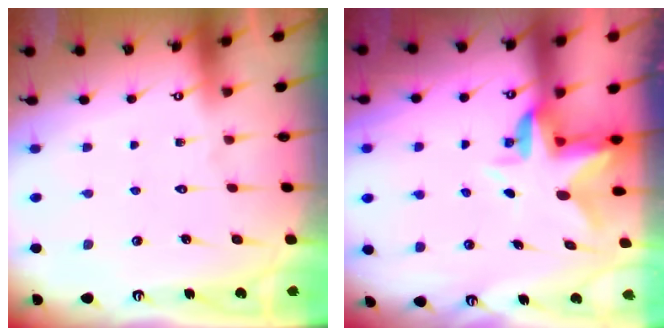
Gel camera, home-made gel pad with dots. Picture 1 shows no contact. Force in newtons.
{"total": 4.6, "press": 4.6, "slide": 0.6}